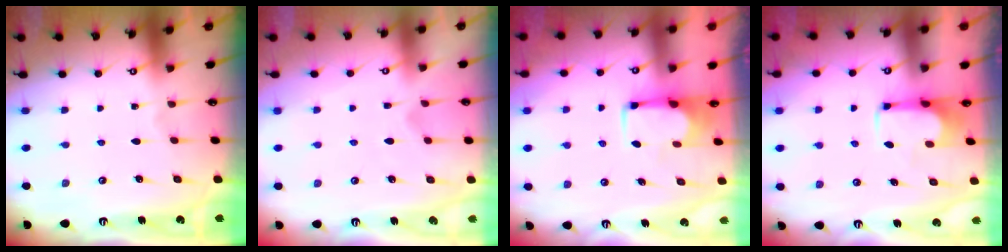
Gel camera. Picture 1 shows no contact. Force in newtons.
{"total": 2.3, "press": 2.1, "slide": 1.0}
{"total": 1.8, "press": 1.6, "slide": 0.8}
{"total": 0.9, "press": 0.2, "slide": 0.9}